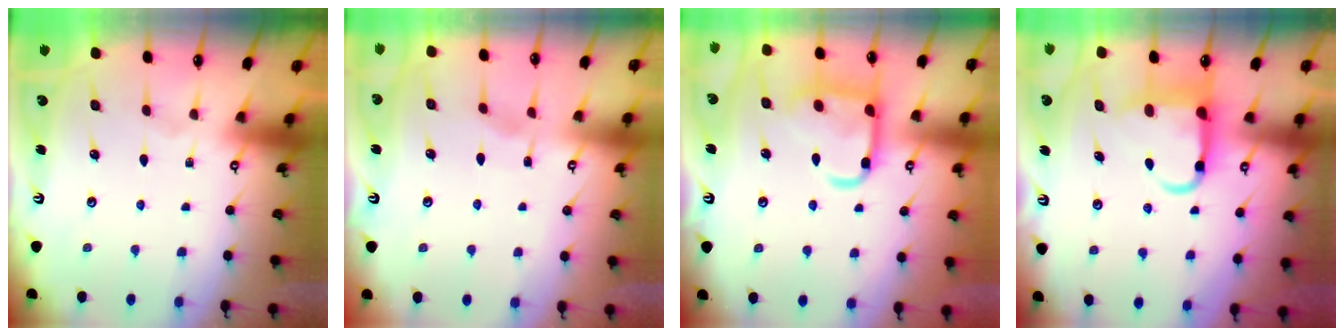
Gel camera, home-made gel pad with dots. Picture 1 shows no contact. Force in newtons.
{"total": 2.6, "press": 2.6, "slide": 0.4}
{"total": 15.5, "press": 15.4, "slide": 1.2}
{"total": 8.7, "press": 8.6, "slide": 1.4}